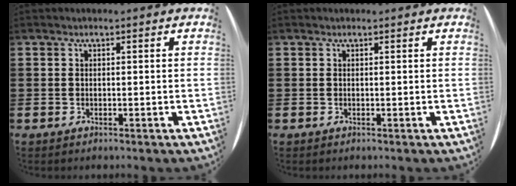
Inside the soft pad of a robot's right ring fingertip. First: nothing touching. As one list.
[{"total": 0.0}]